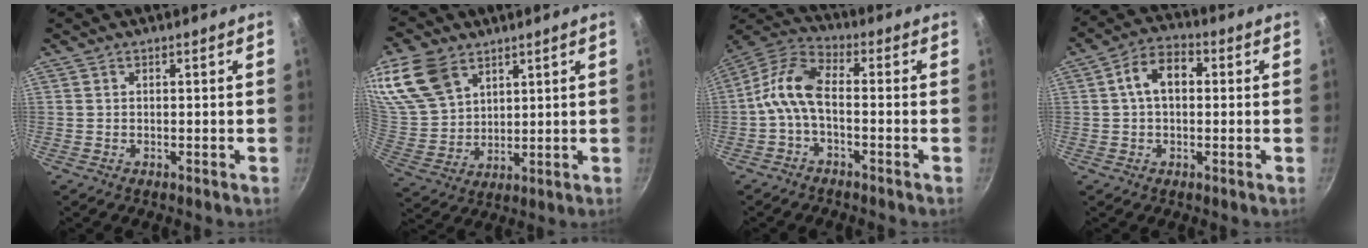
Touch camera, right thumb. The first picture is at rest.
{"total": 15.3, "force": [8.6, 10.0, 7.7], "torque": [-0.157, -0.014, 0.184]}
{"total": 8.9, "force": [-2.0, 4.2, 7.6], "torque": [-0.166, 0.039, -0.056]}
{"total": 7.7, "force": [1.0, 5.0, 5.8], "torque": [-0.081, 0.023, 0.004]}